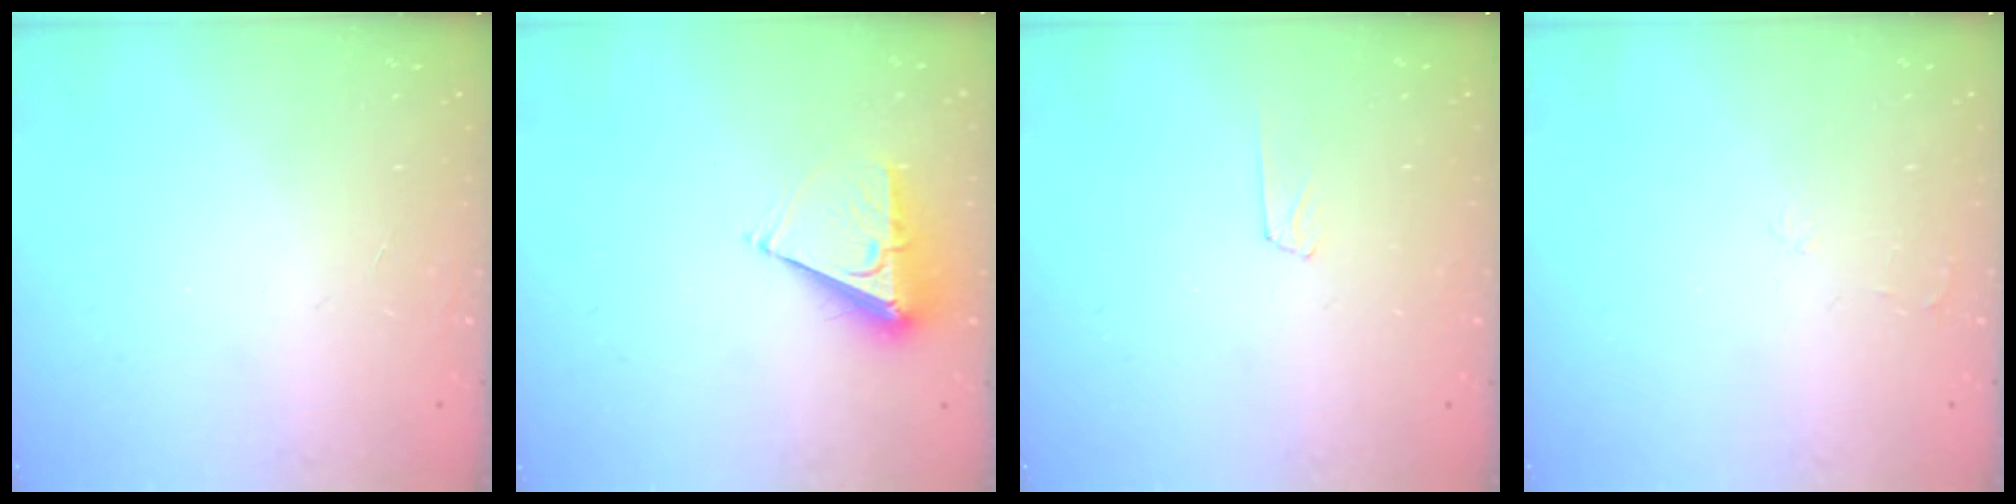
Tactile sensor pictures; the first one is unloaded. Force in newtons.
{"total": 7.0, "press": 7.0, "slide": 0.7}
{"total": 6.2, "press": 6.2, "slide": 0.4}
{"total": 2.5, "press": 2.5, "slide": 0.4}